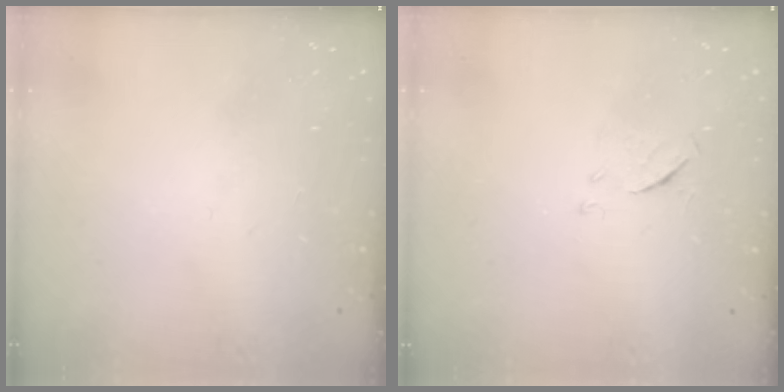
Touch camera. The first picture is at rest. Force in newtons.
{"total": 5.9, "press": 5.9, "slide": 0.5}